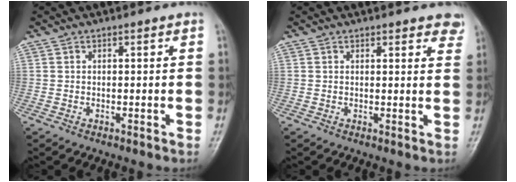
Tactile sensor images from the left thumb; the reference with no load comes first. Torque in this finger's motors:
{"motor_torque": [-0.08, -0.07, 0.10, 0.14, 0.03]}